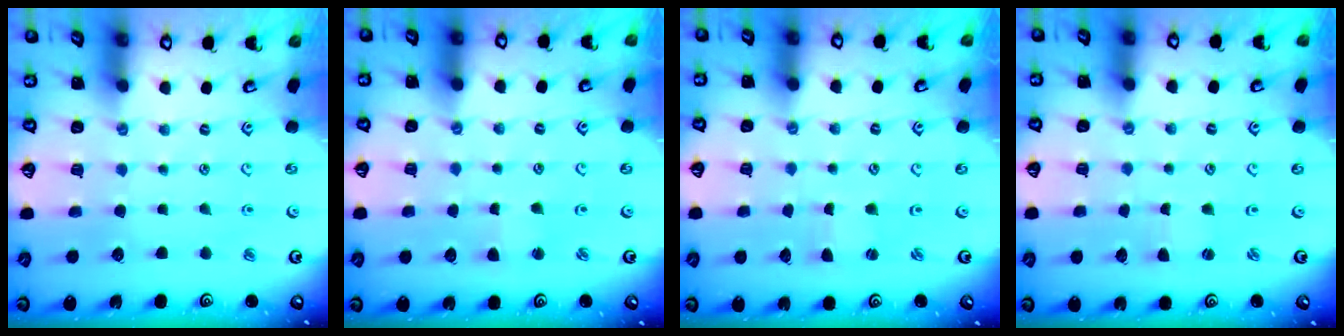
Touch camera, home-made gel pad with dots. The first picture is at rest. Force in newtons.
{"total": 2.0, "press": 2.0, "slide": 0.3}
{"total": 0.0}
{"total": 0.5, "press": 0.5, "slide": 0.1}